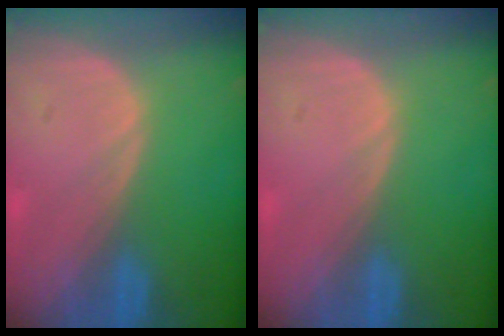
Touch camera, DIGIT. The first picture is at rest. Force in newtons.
{"total": 0.0}